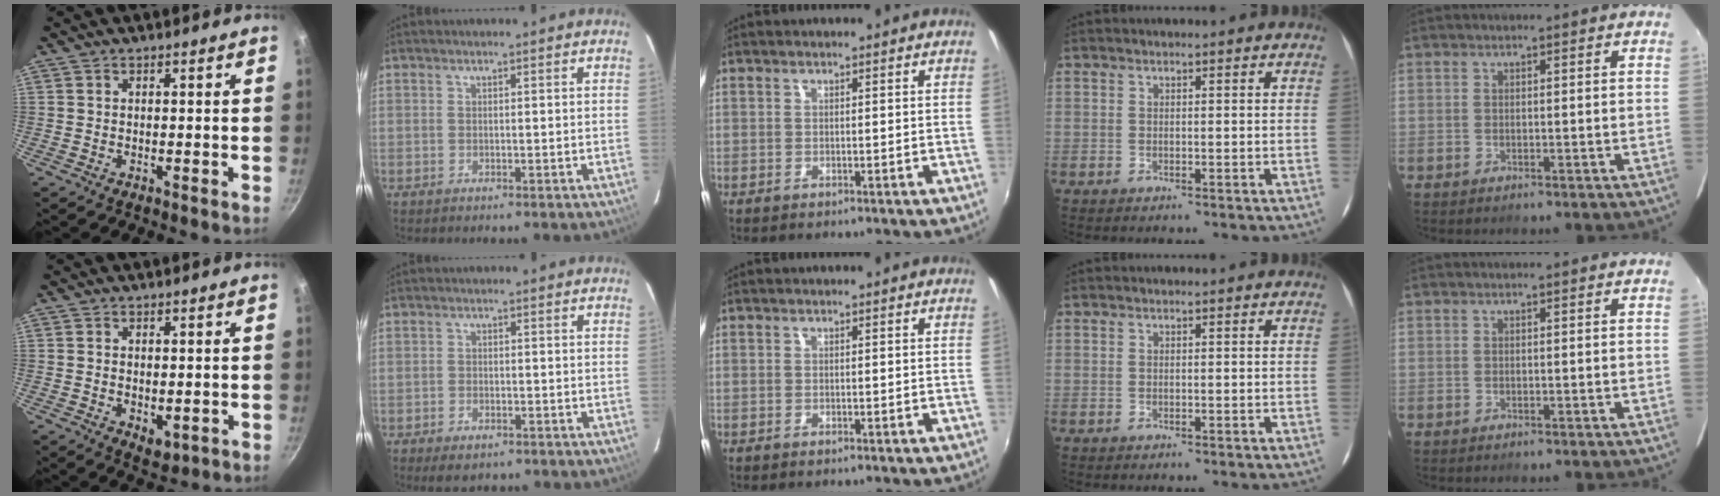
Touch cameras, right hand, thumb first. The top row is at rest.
{"thumb": {"total": 3.9, "force": [-0.5, 2.4, 3.0], "torque": [-0.043, -0.013, -0.003]}, "index": {"total": 3.5, "force": [-2.2, 1.8, 2.1], "torque": [-0.051, -0.010, -0.032]}}